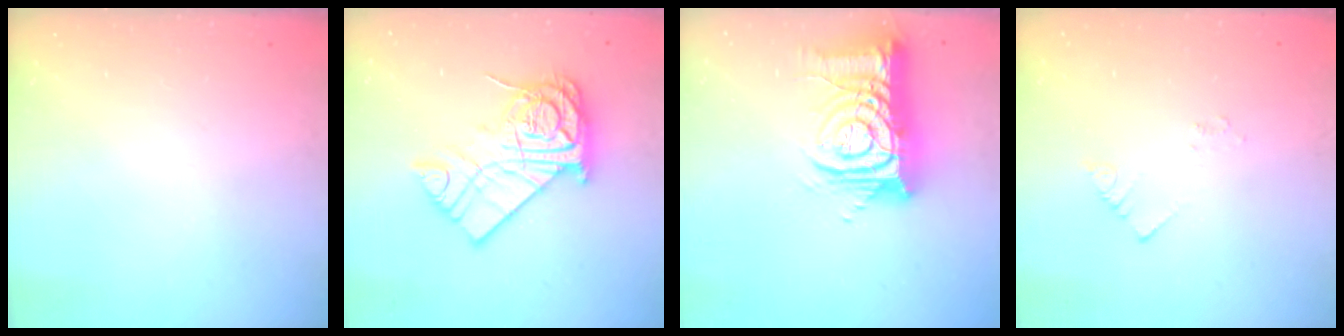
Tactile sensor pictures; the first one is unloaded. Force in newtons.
{"total": 16.1, "press": 16.0, "slide": 1.9}
{"total": 15.3, "press": 15.2, "slide": 1.7}
{"total": 2.0, "press": 2.0, "slide": 0.4}